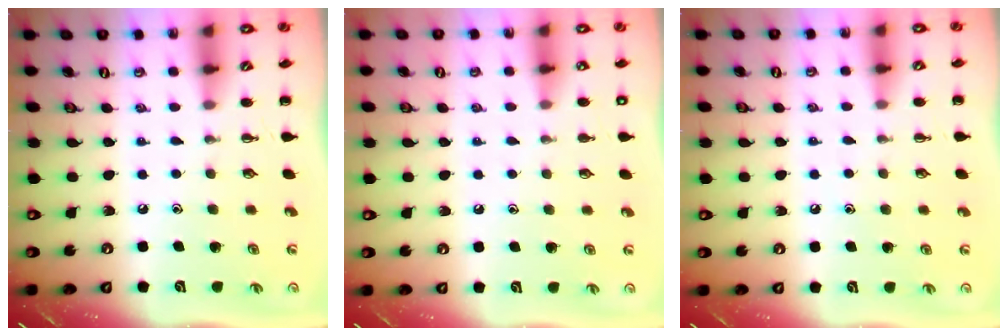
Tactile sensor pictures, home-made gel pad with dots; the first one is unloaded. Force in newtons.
{"total": 1.4, "press": 1.4, "slide": 0.1}
{"total": 4.4, "press": 4.3, "slide": 0.9}